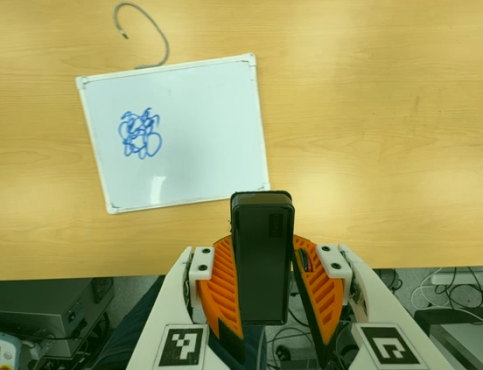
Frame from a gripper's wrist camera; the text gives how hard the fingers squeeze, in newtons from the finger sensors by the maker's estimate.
{"total": 7.5, "left": 6.7, "right": 8.3}